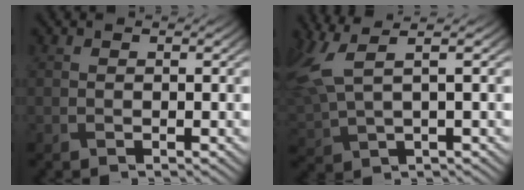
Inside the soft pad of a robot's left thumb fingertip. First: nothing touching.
{"total": 8.4, "force": [3.5, 2.9, 7.1], "torque": [-0.191, 0.015, 0.076]}